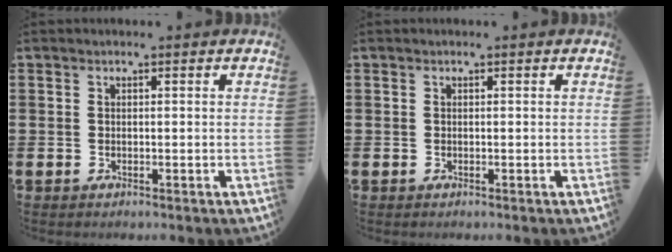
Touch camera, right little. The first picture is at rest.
{"total": 0.0}